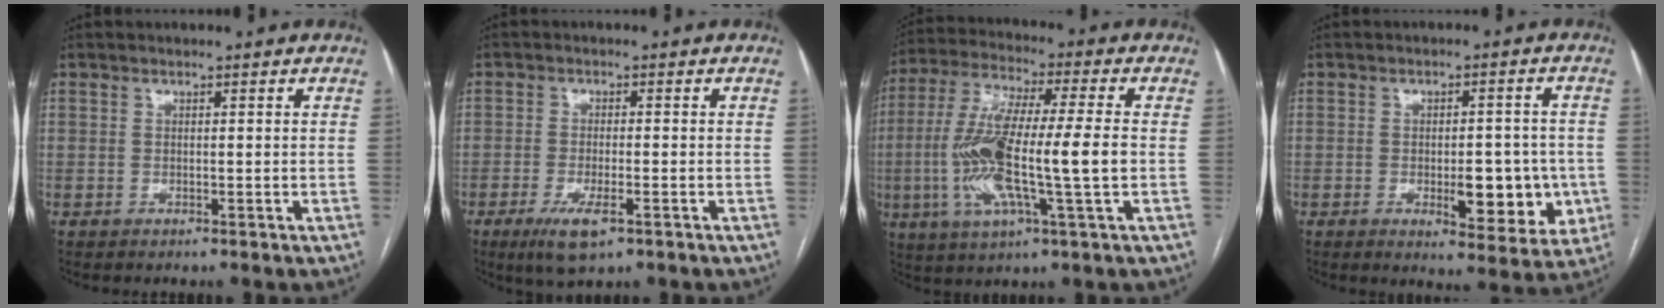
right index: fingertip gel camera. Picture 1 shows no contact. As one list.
[{"total": 5.8, "force": [-3.1, 1.4, 4.7], "torque": [-0.092, -0.012, -0.047]}, {"total": 16.2, "force": [-2.1, 1.3, 16.0], "torque": [-0.323, 0.001, -0.042]}, {"total": 10.0, "force": [-2.4, 3.9, 8.9], "torque": [-0.100, 0.002, -0.021]}]